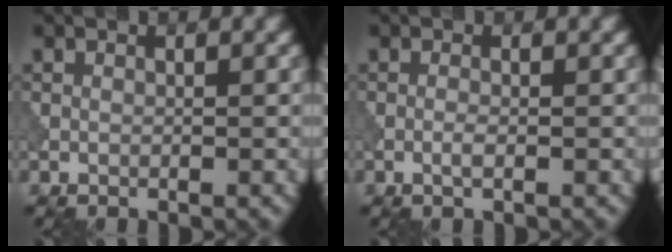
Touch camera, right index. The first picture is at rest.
{"total": 0.9, "force": [-0.3, 0.1, 0.8], "torque": [-0.018, -0.001, -0.009]}